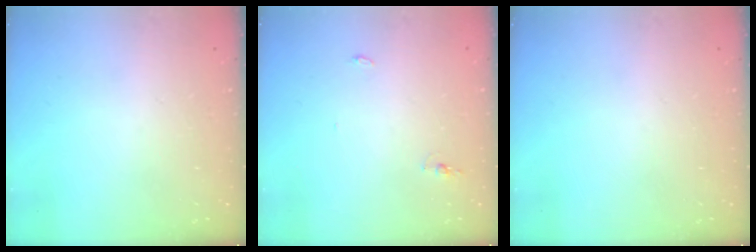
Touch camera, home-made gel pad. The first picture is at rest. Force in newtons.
{"total": 7.7, "press": 4.4, "slide": 6.4}
{"total": 0.0}